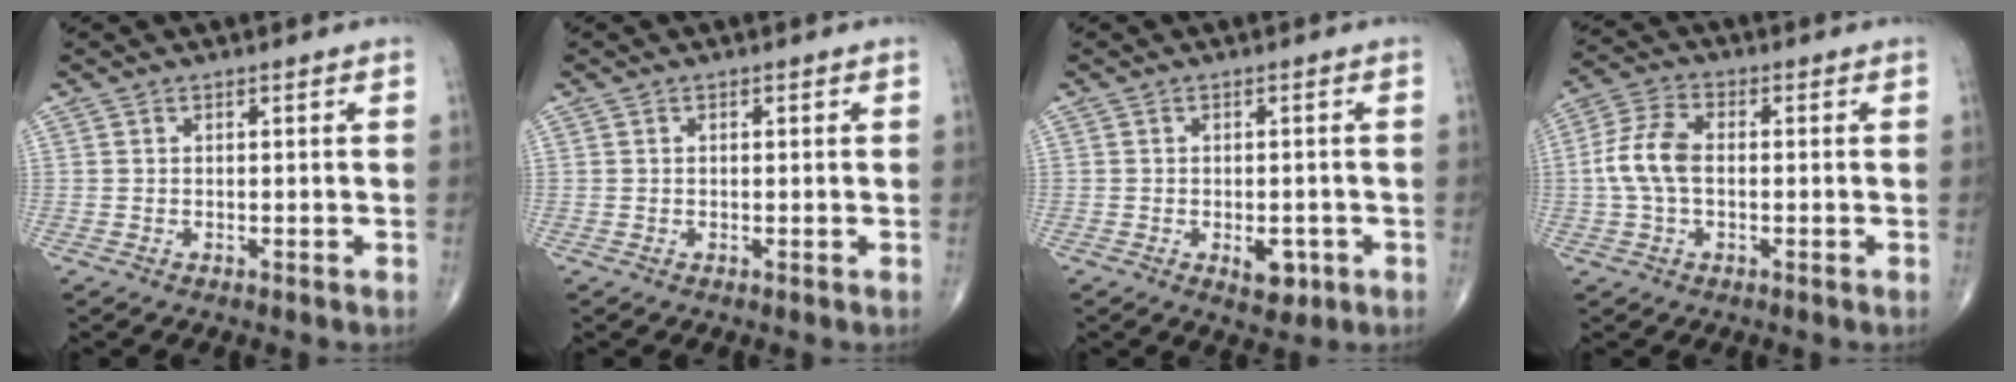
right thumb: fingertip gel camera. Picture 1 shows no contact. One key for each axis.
{"total": 0.5, "fx": 0.2, "fy": 0.3, "fz": 0.4, "tx": -0.009, "ty": 0.001, "tz": 0.002}
{"total": 4.1, "fx": -1.4, "fy": 2.3, "fz": 3.1, "tx": -0.027, "ty": 0.002, "tz": -0.011}
{"total": 8.0, "fx": -0.3, "fy": 4.7, "fz": 6.5, "tx": -0.142, "ty": 0.021, "tz": -0.013}